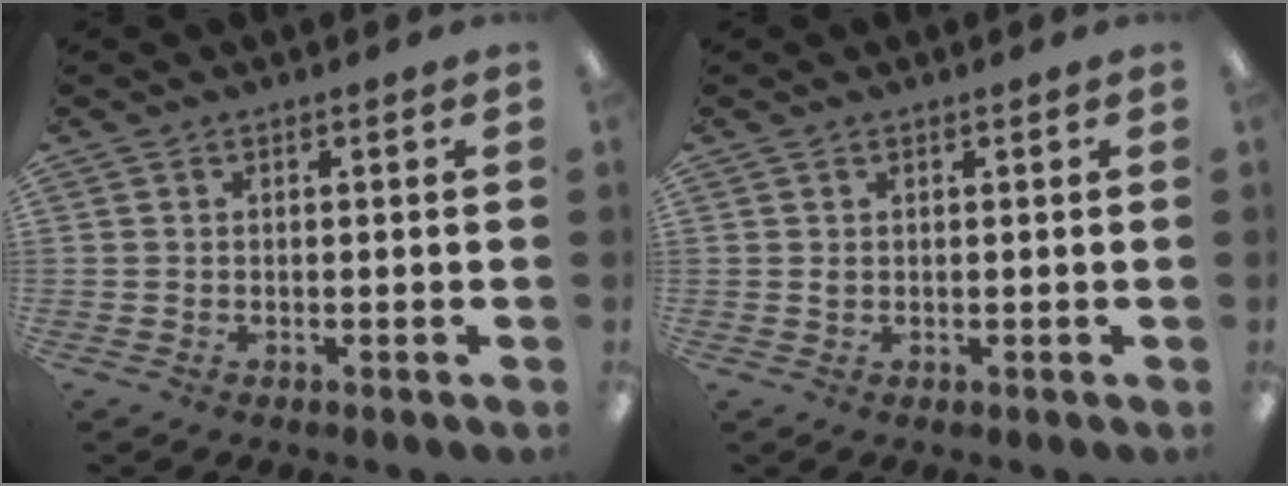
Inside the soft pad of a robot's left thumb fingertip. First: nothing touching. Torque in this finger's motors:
{"motor_torque": [0.04, 0.09, 0.21, -0.57, -0.01]}